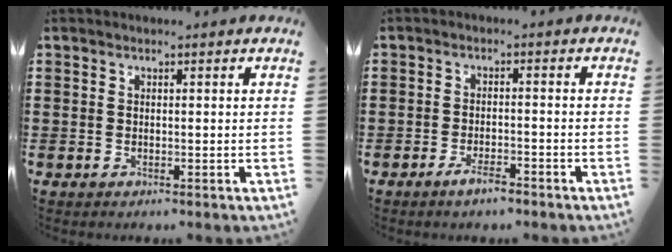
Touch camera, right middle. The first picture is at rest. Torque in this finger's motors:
{"motor_torque": [1.06, -0.36, 0.03, 0.05]}